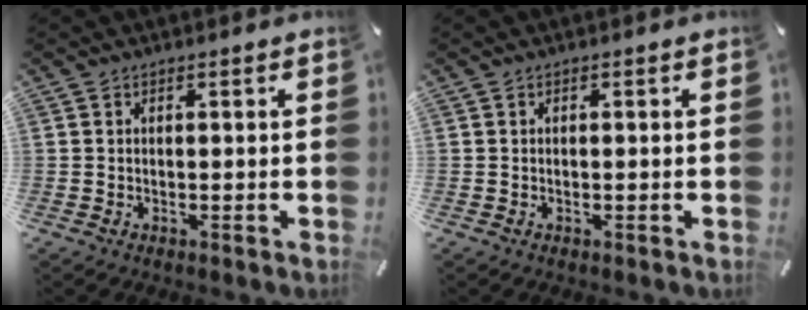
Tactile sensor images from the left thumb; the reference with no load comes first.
{"total": 0.0}